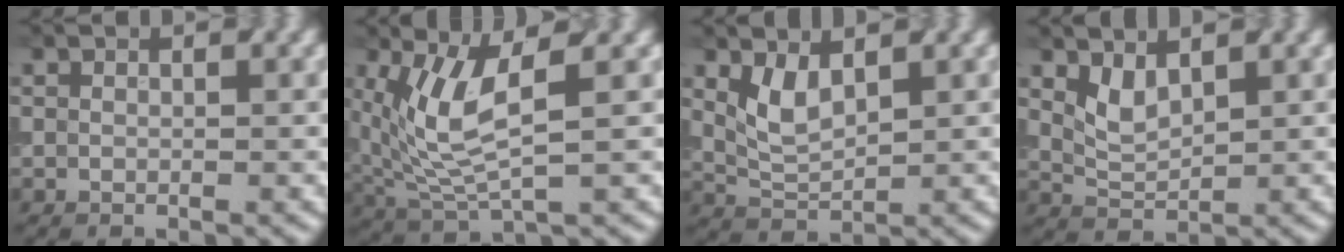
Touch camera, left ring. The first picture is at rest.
{"total": 6.7, "force": [1.5, 2.4, 6.1], "torque": [-0.146, -0.003, 0.041]}
{"total": 2.9, "force": [1.2, 1.4, 2.2], "torque": [-0.051, 0.001, 0.035]}
{"total": 2.1, "force": [1.1, 1.1, 1.4], "torque": [-0.033, -0.002, 0.035]}